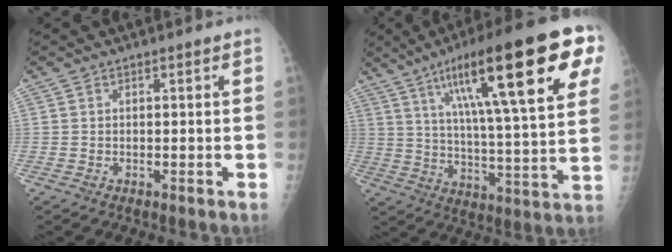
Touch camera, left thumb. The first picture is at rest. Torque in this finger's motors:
{"motor_torque": [1.68, 1.34, 2.02, -0.75, 0.55]}